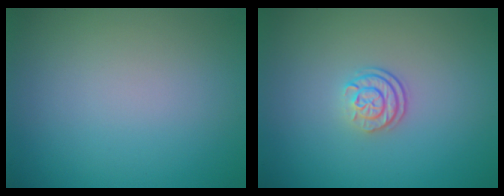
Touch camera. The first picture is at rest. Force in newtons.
{"total": 2.4, "press": 1.7, "slide": 1.7}